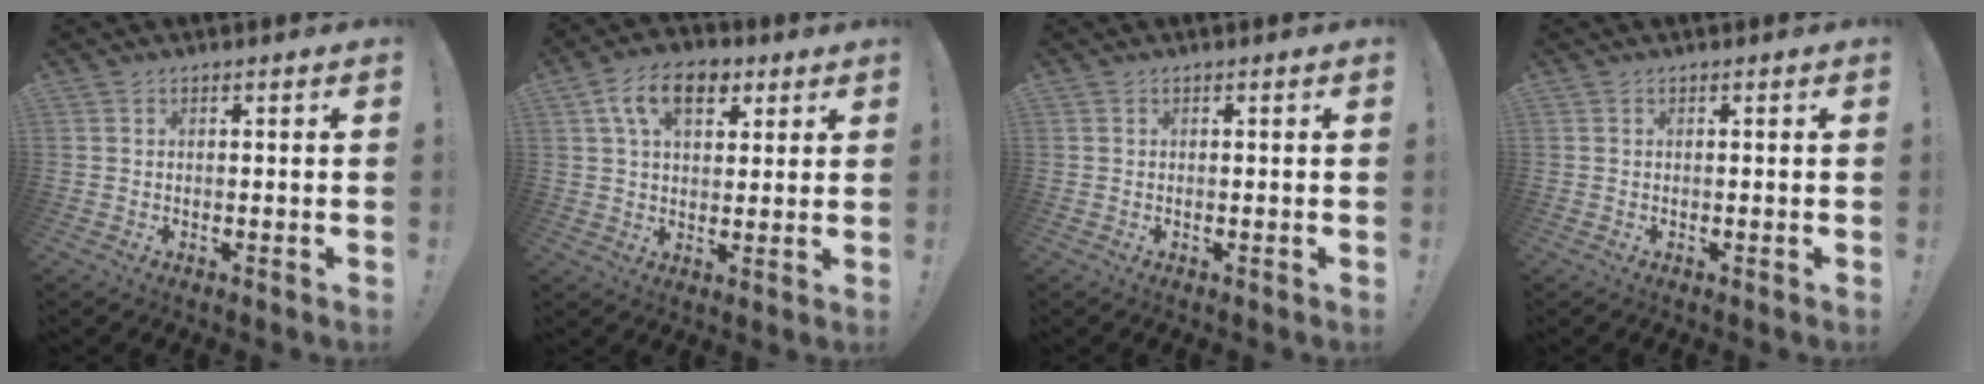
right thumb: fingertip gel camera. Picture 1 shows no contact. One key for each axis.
{"total": 12.1, "fx": 5.0, "fy": 7.7, "fz": 7.9, "tx": -0.128, "ty": 0.003, "tz": 0.094}
{"total": 0.0}
{"total": 0.0}